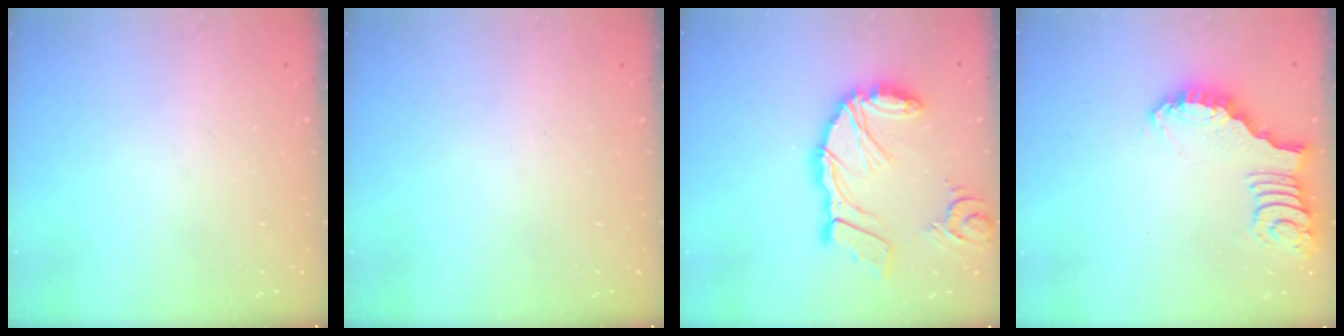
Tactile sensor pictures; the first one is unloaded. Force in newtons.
{"total": 0.0}
{"total": 17.7, "press": 17.6, "slide": 2.0}
{"total": 2.7, "press": 2.7, "slide": 0.2}